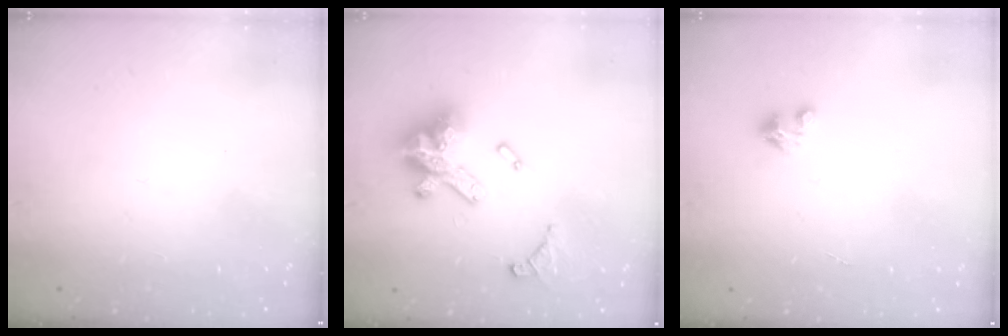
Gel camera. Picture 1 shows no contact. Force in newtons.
{"total": 14.2, "press": 14.2, "slide": 1.0}
{"total": 3.6, "press": 3.5, "slide": 0.2}